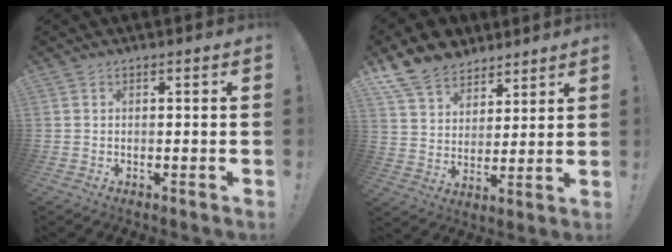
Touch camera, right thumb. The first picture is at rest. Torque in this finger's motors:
{"motor_torque": [-0.05, 2.37, 0.40, 0.78, 0.05]}